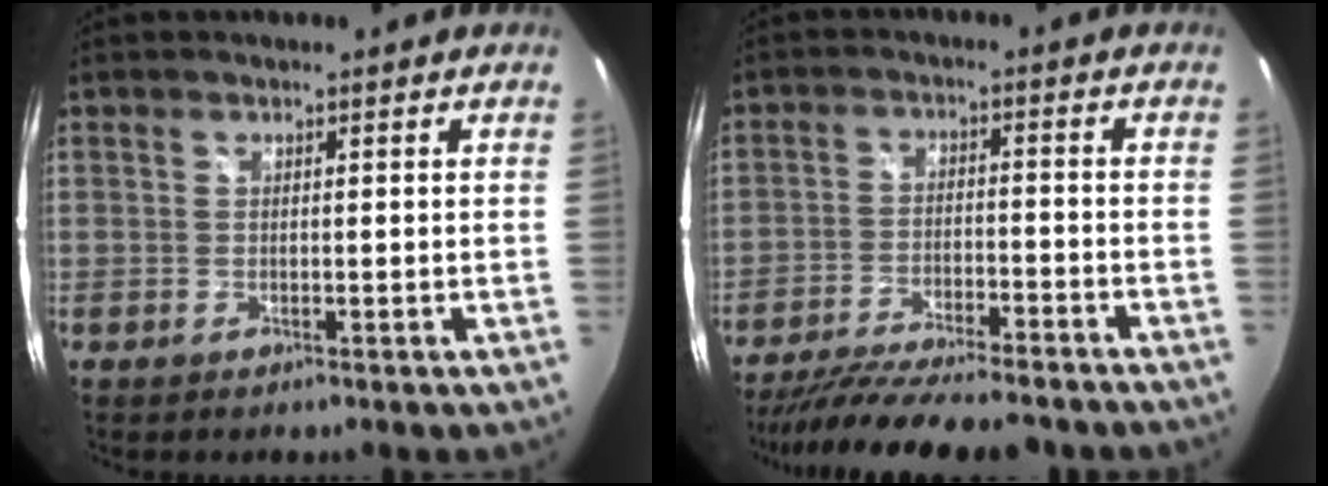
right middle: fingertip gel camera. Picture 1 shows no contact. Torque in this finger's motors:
{"motor_torque": [1.07, -1.07, 0.28, 0.08]}